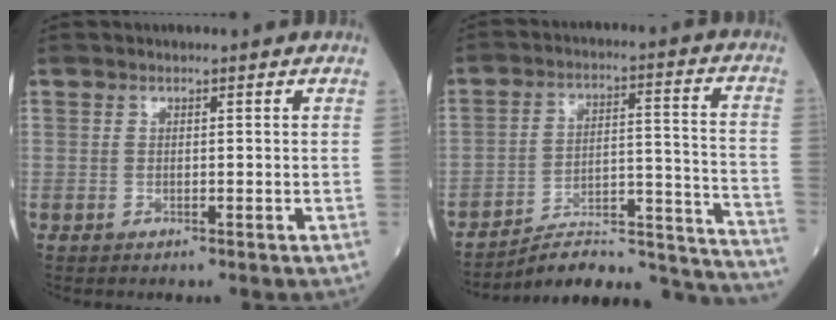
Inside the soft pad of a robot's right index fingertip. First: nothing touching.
{"total": 21.7, "force": [-21.0, 1.7, 5.3], "torque": [-0.016, 0.046, -0.295]}